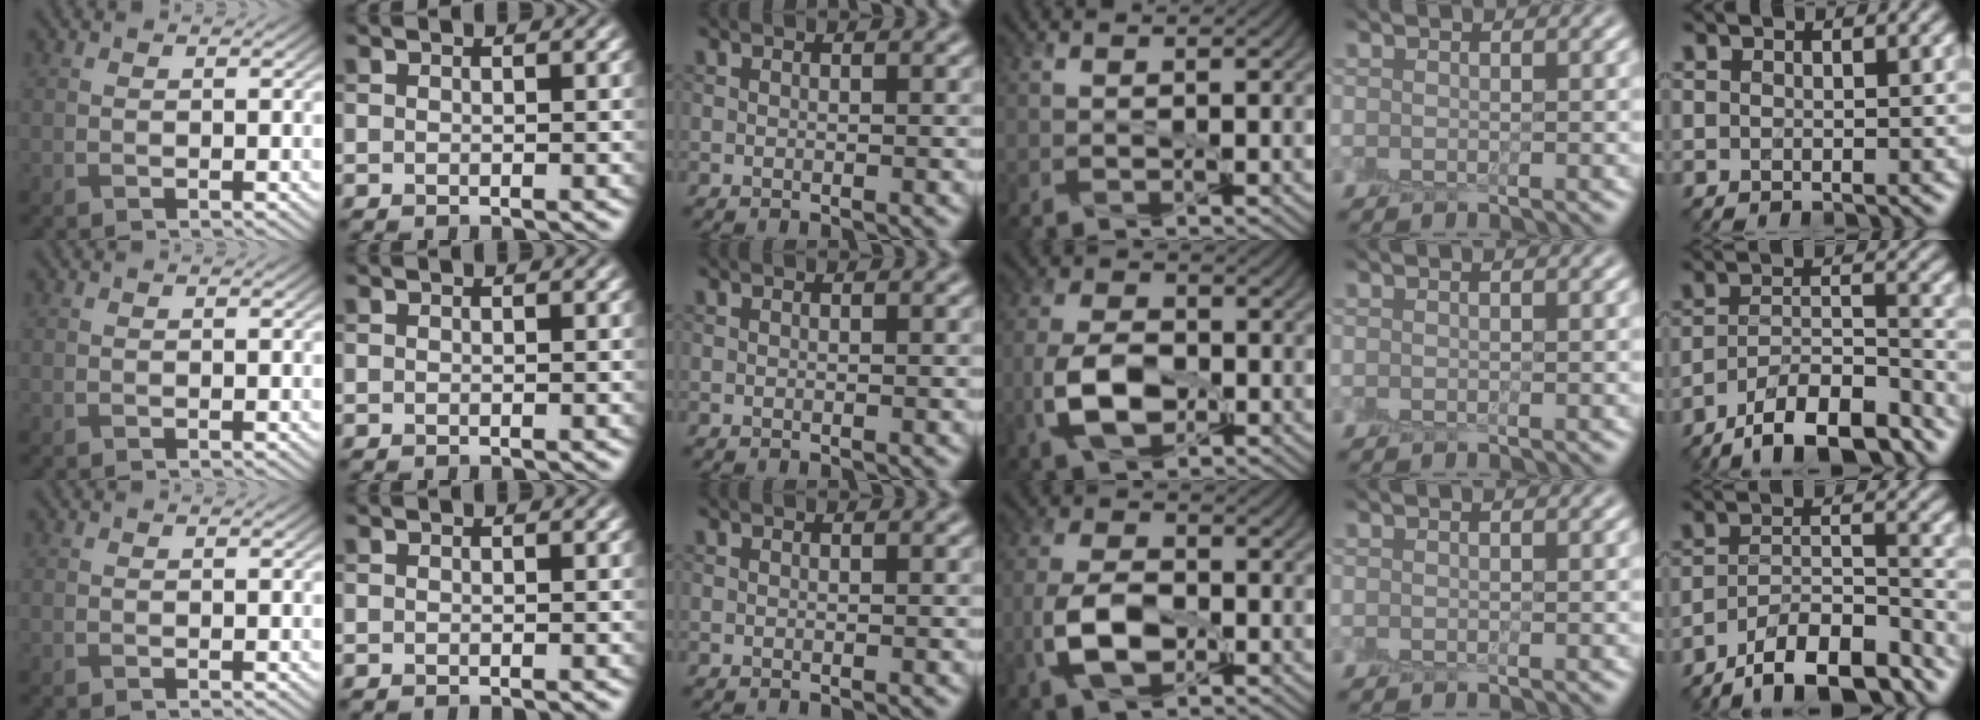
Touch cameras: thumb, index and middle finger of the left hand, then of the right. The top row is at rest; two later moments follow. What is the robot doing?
{"motion": "peel", "object": "sticky note"}